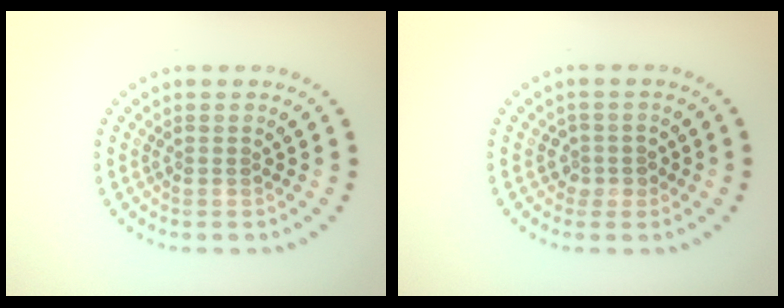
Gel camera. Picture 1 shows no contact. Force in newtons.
{"total": 1.4, "press": 1.3, "slide": 0.5}